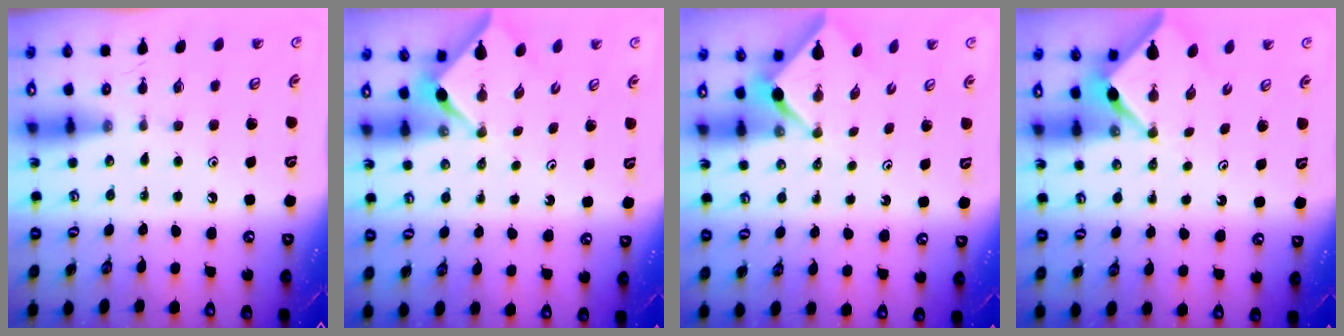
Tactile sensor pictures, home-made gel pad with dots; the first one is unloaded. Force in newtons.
{"total": 2.9, "press": 2.9, "slide": 0.2}
{"total": 2.4, "press": 2.4, "slide": 0.2}
{"total": 3.9, "press": 3.9, "slide": 0.3}